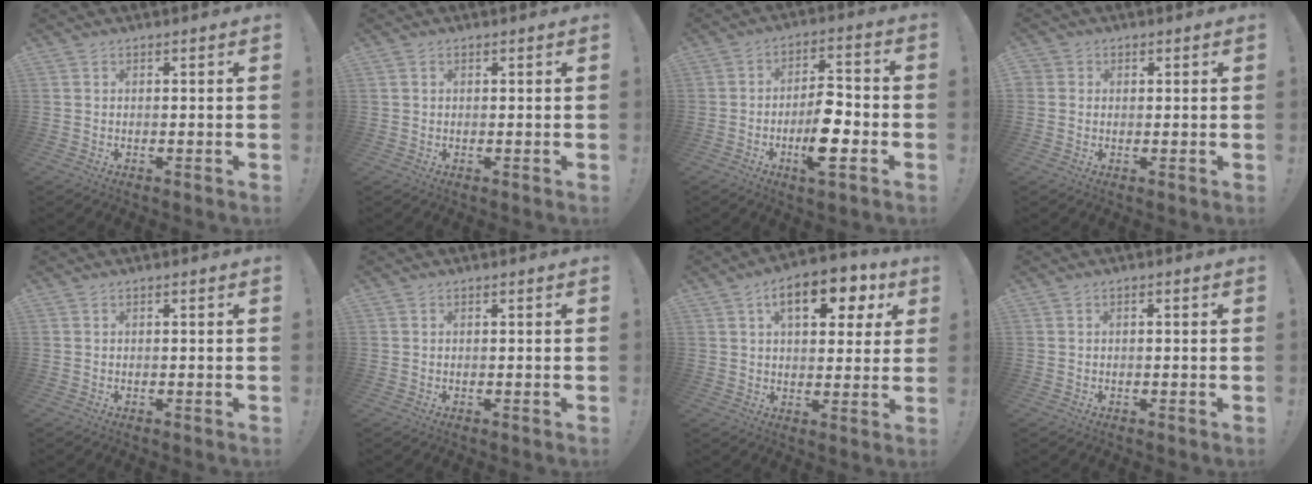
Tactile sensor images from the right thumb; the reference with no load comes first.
{"total": 1.1, "force": [0.5, 1.0, -0.2], "torque": [0.003, 0.005, 0.010]}
{"total": 12.0, "force": [-3.9, 4.3, 10.5], "torque": [-0.175, 0.012, -0.068]}
{"total": 2.2, "force": [0.3, 2.1, 0.7], "torque": [-0.012, 0.004, 0.007]}
{"total": 0.0}
{"total": 0.0}
{"total": 13.8, "force": [5.8, 7.1, 10.4], "torque": [-0.140, -0.017, 0.092]}
{"total": 0.6, "force": [-0.3, 0.2, 0.4], "torque": [-0.012, 0.004, -0.006]}